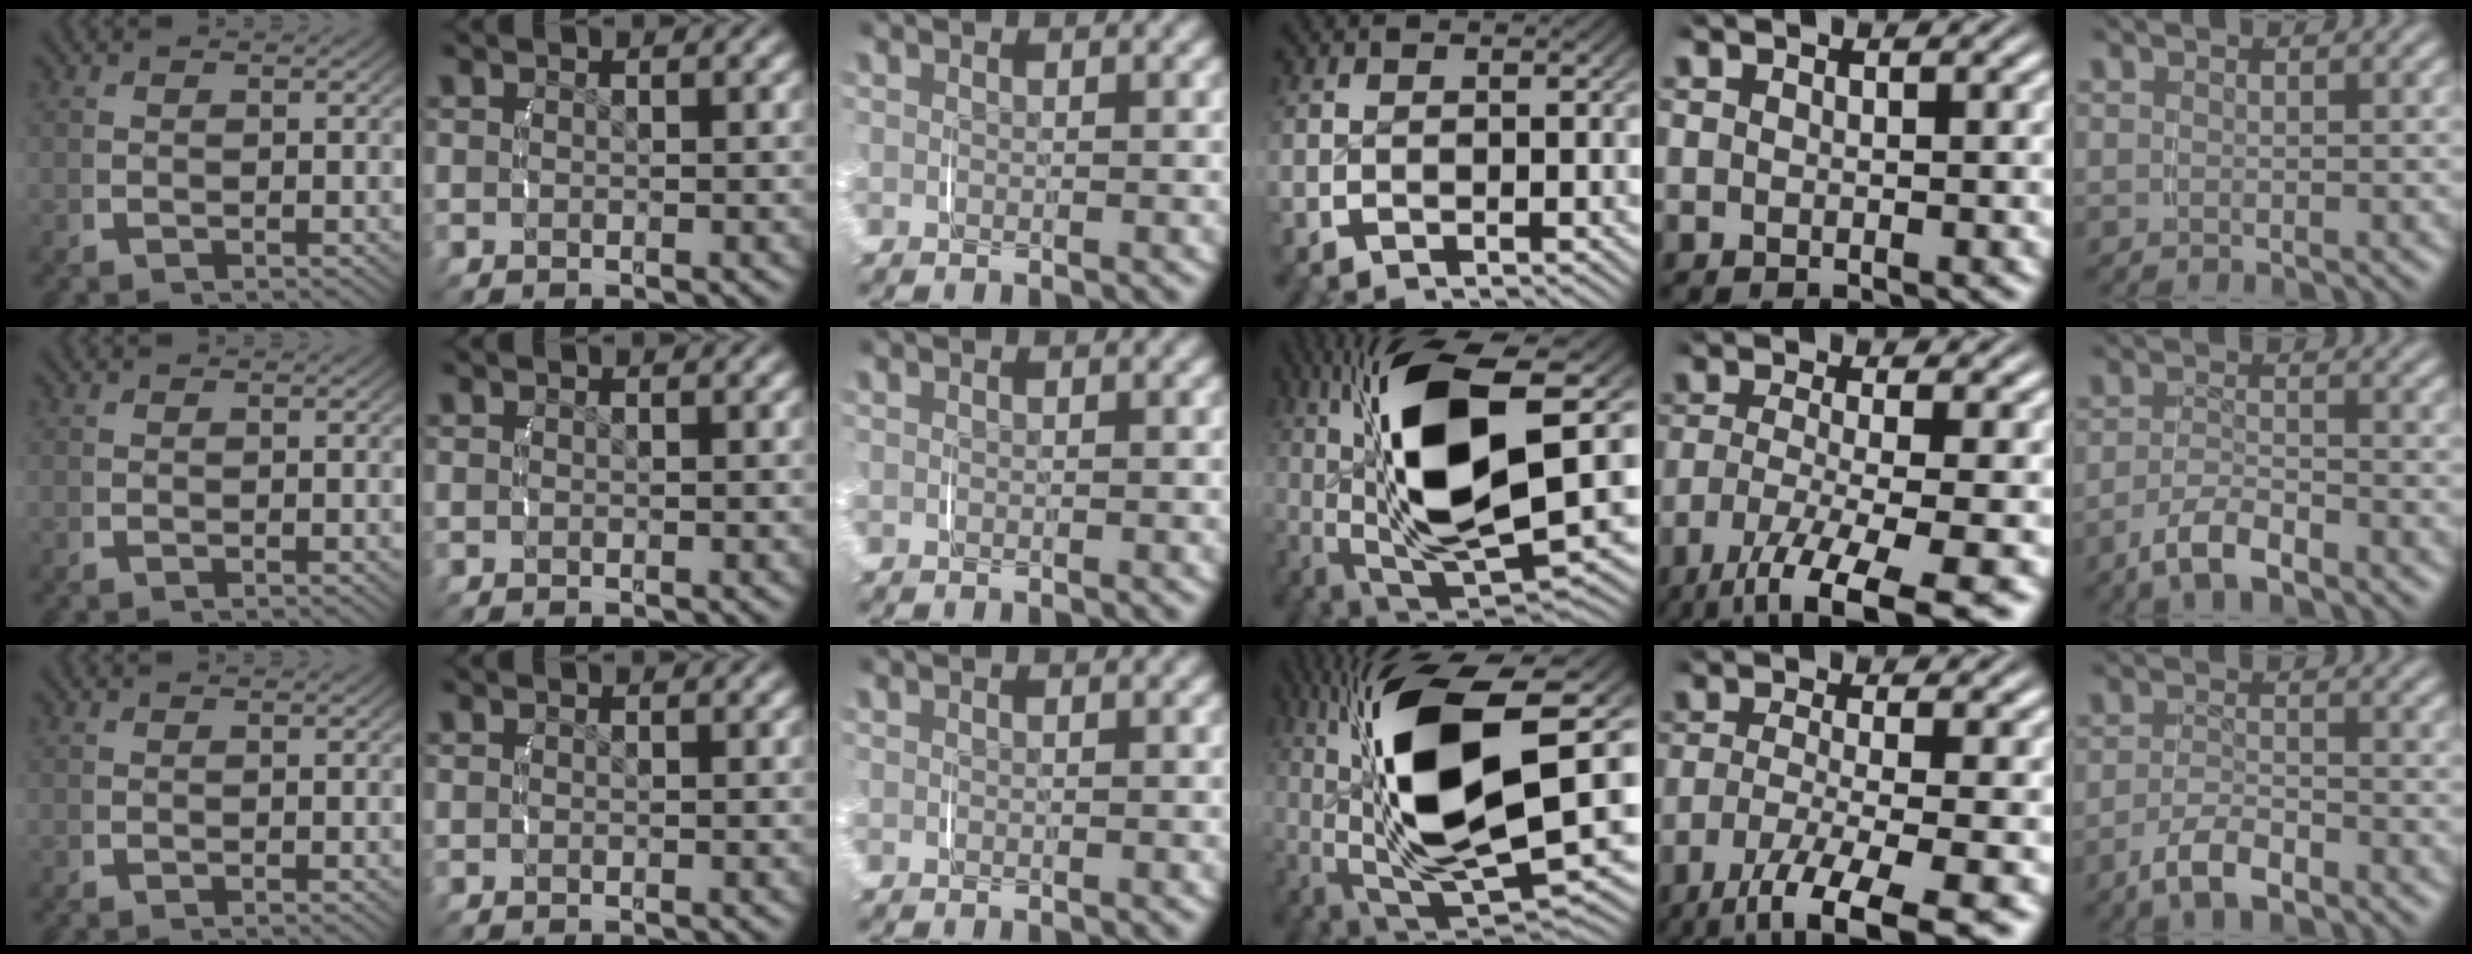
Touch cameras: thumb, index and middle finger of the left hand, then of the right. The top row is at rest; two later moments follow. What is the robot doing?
{"motion": "lift_and_place", "object": "camera"}